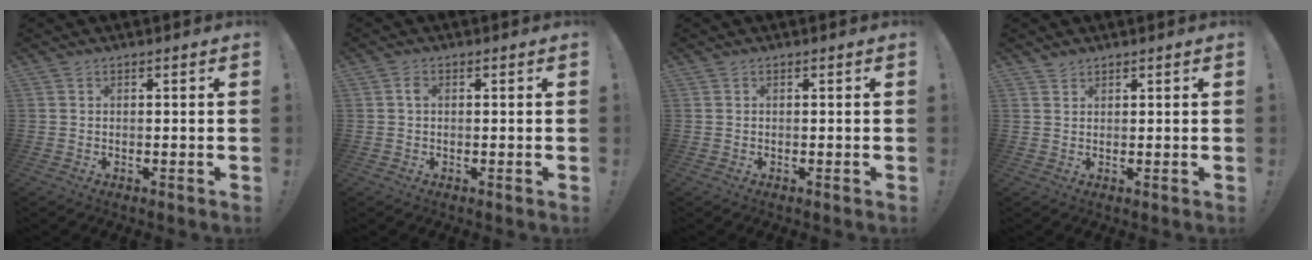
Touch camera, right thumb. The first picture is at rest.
{"total": 1.1, "force": [0.1, 0.5, 1.0], "torque": [-0.017, 0.003, 0.000]}
{"total": 0.0}
{"total": 1.3, "force": [1.2, 0.5, 0.3], "torque": [-0.005, -0.005, 0.022]}